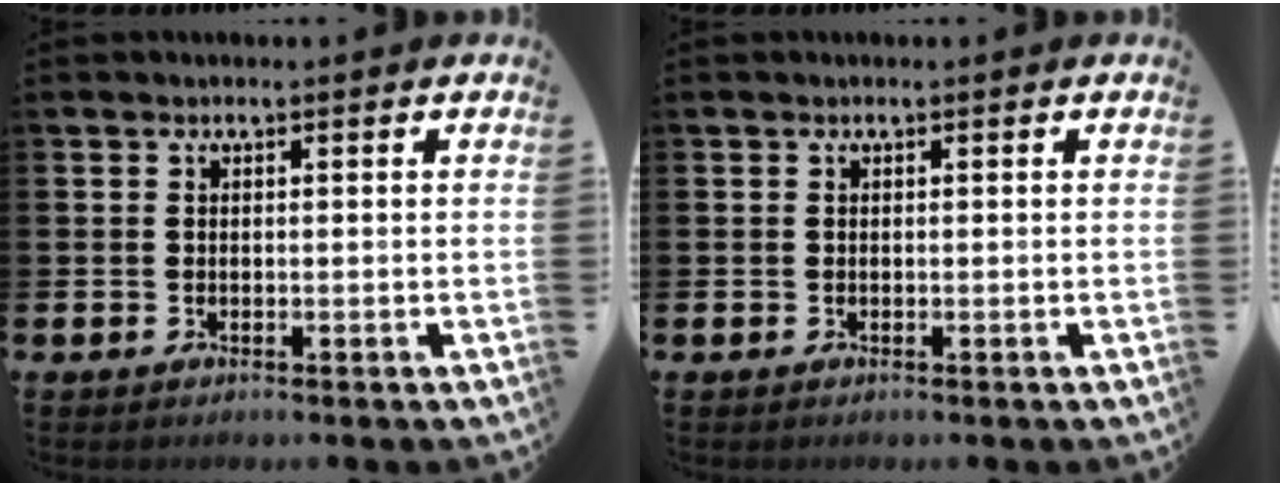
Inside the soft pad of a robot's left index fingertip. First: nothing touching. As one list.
[{"total": 0.0}]